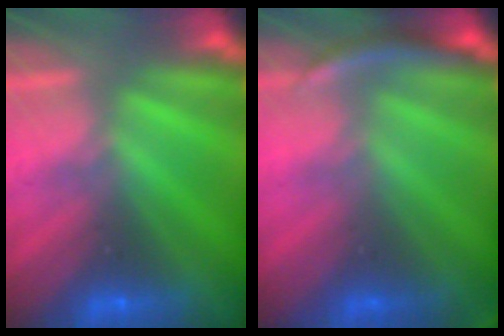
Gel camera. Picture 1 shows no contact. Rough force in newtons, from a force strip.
{"total": 2.9}